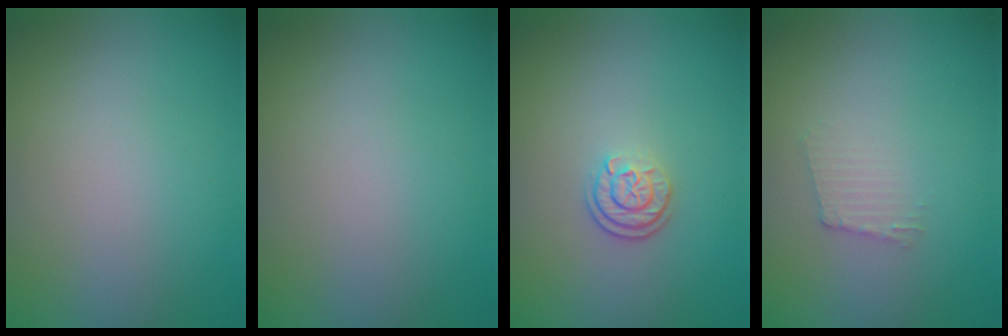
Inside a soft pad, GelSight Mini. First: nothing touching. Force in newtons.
{"total": 0.0}
{"total": 2.3, "press": 1.7, "slide": 1.5}
{"total": 1.2, "press": 1.2, "slide": 0.2}